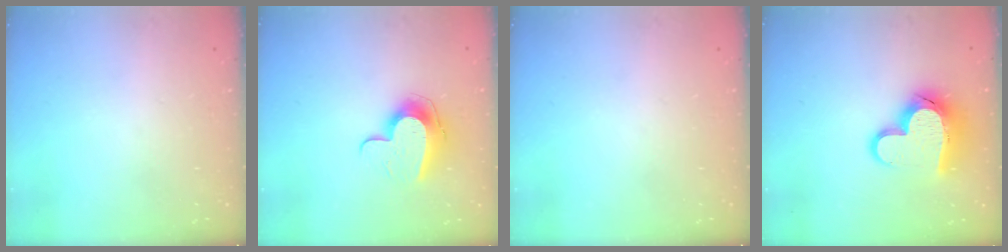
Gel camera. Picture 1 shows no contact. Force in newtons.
{"total": 10.8, "press": 10.8, "slide": 0.5}
{"total": 0.0}
{"total": 14.9, "press": 14.9, "slide": 0.9}